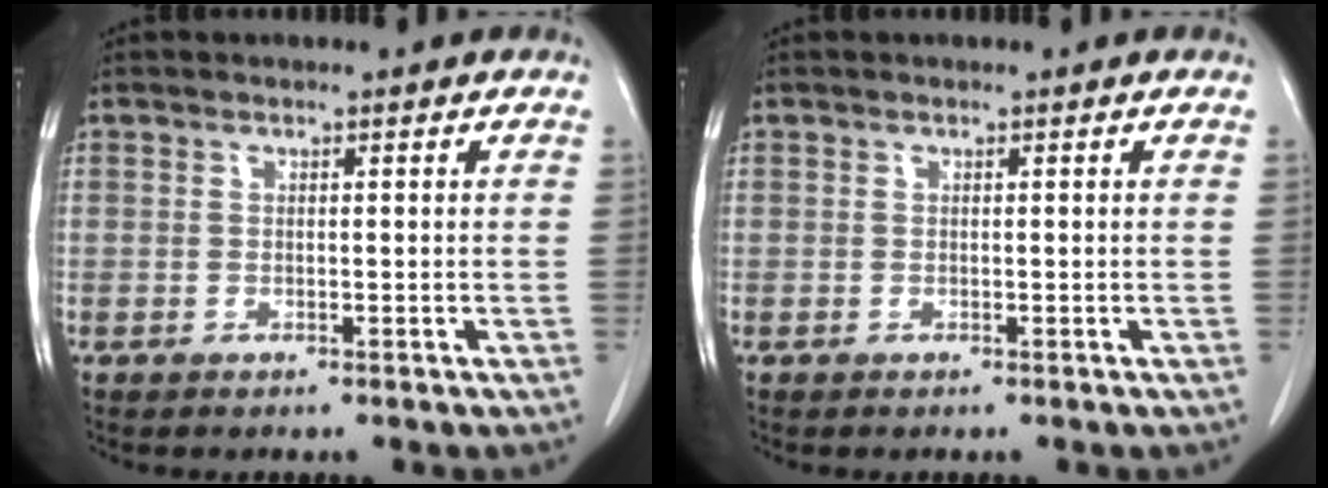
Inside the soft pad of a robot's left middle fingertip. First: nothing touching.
{"total": 0.0}